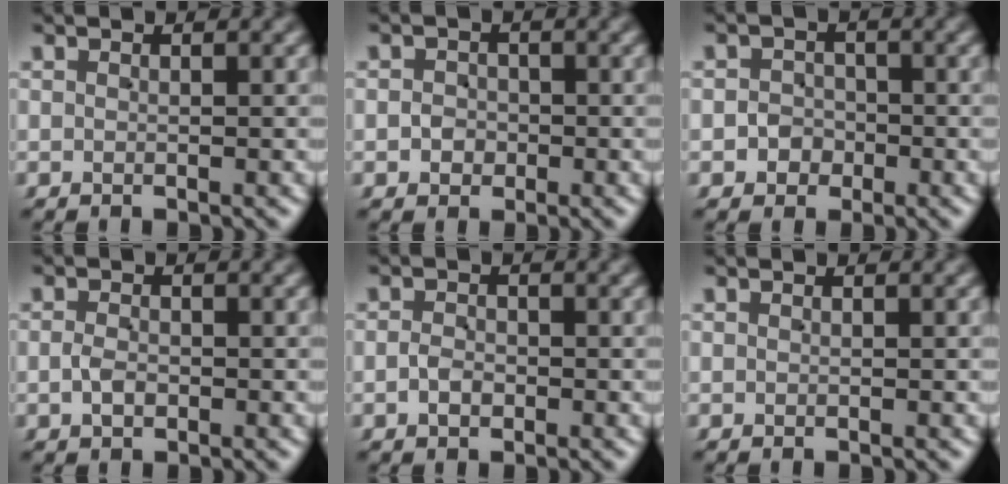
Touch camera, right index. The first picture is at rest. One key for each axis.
{"total": 1.9, "fx": -0.7, "fy": 1.7, "fz": 0.2, "tx": 0.003, "ty": -0.004, "tz": -0.006}
{"total": 3.0, "fx": -1.3, "fy": 2.7, "fz": 0.4, "tx": -0.002, "ty": -0.009, "tz": -0.016}
{"total": 1.4, "fx": -0.6, "fy": 1.0, "fz": 0.8, "tx": -0.018, "ty": 0.001, "tz": -0.010}
{"total": 1.4, "fx": -0.8, "fy": 1.0, "fz": 0.5, "tx": -0.009, "ty": 0.002, "tz": -0.015}
{"total": 0.0}